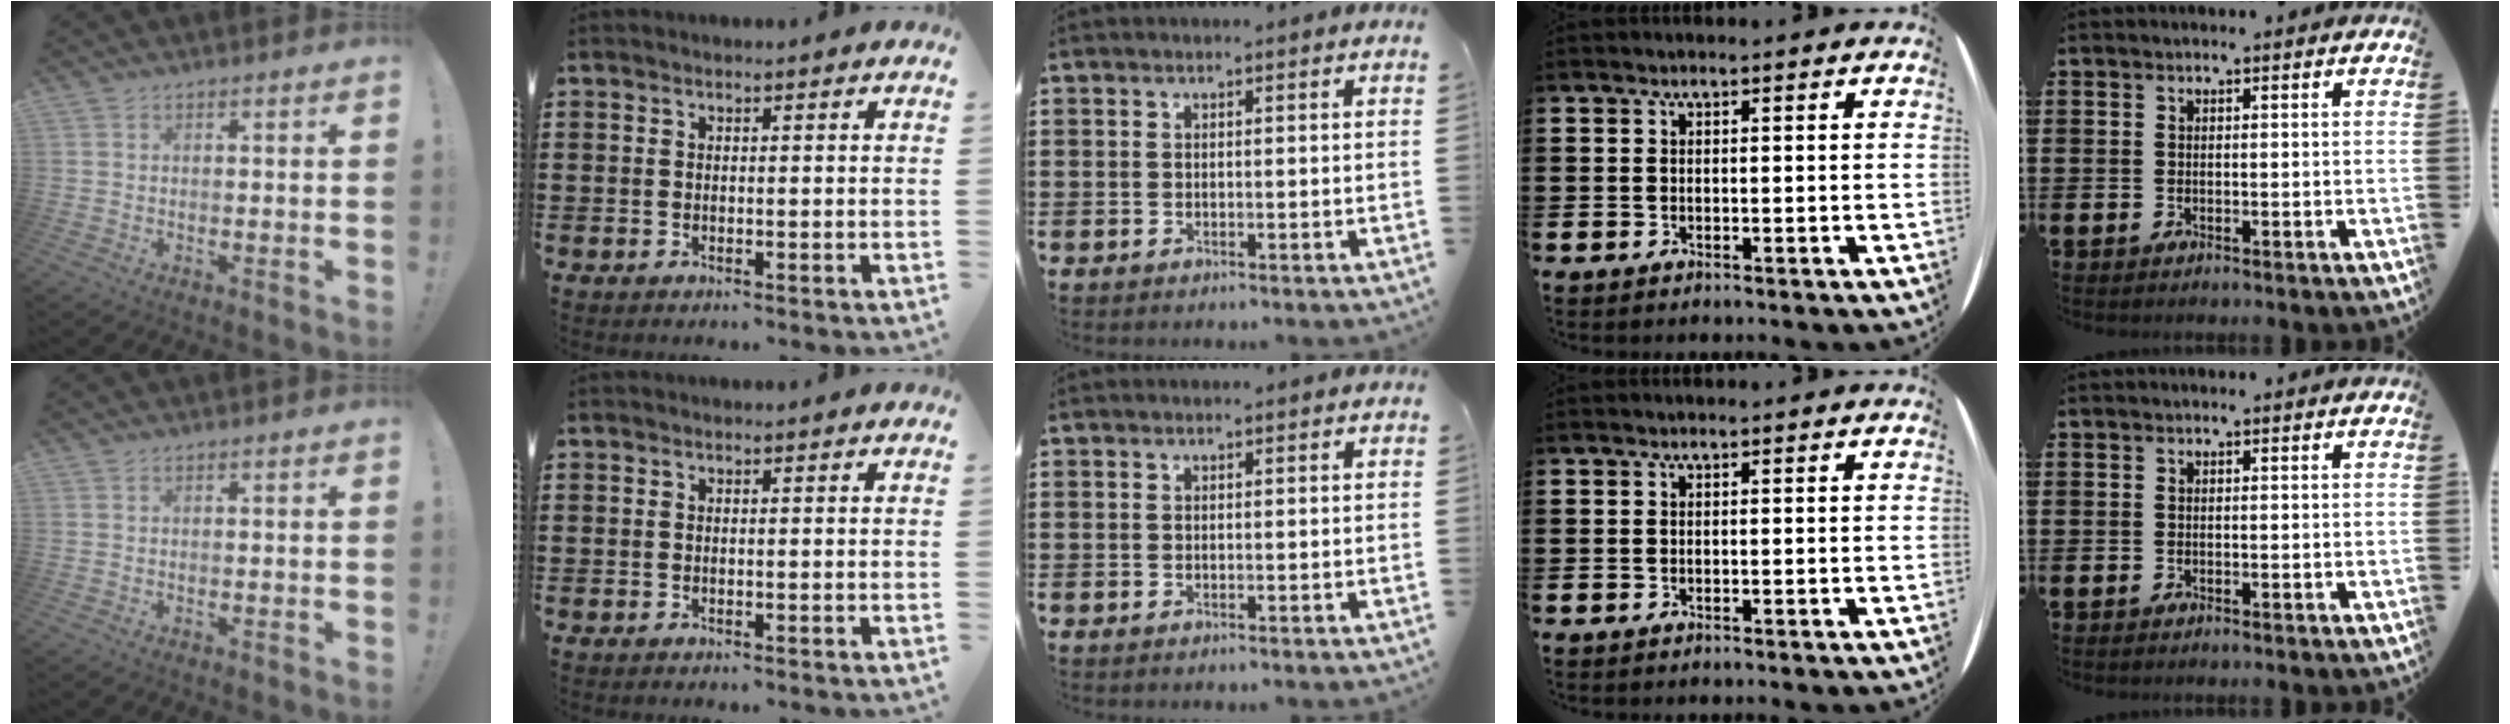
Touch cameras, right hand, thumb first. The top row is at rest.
{}